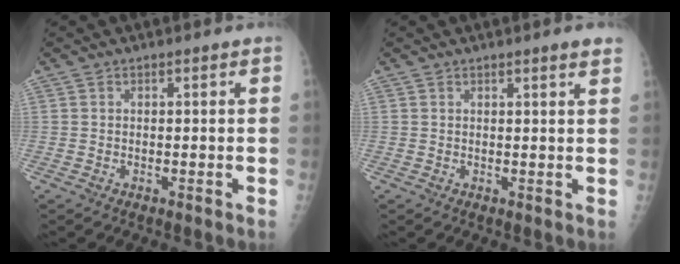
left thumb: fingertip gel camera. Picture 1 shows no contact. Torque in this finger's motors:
{"motor_torque": [0.92, -0.08, 0.42, -0.06, 0.07]}